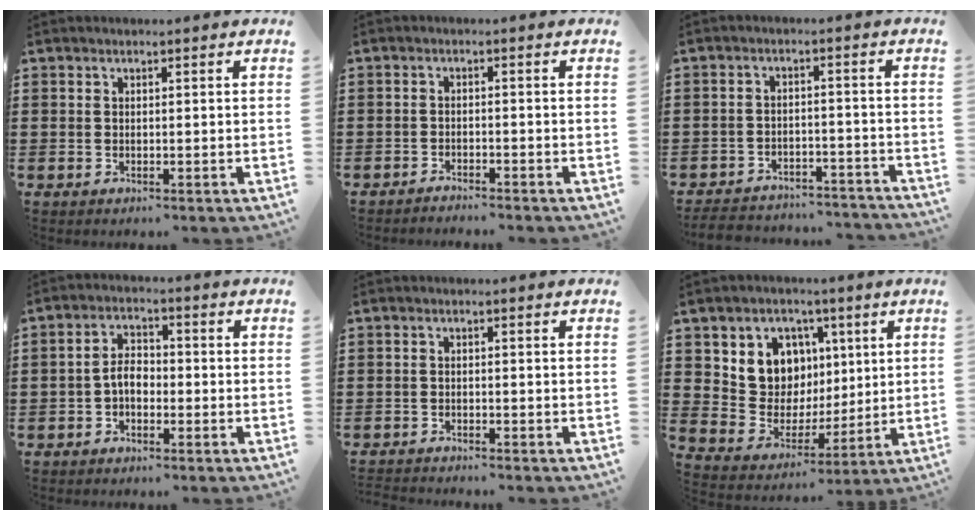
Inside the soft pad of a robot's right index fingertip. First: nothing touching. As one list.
[{"total": 1.6, "force": [-1.6, 0.0, -0.1], "torque": [-0.002, 0.005, -0.035]}, {"total": 4.1, "force": [-4.0, 0.5, 0.6], "torque": [-0.019, 0.001, -0.083]}, {"total": 3.6, "force": [-1.2, 2.1, 2.7], "torque": [-0.065, 0.004, -0.028]}, {"total": 1.3, "force": [-1.3, -0.1, -0.1], "torque": [-0.001, 0.002, -0.028]}, {"total": 8.4, "force": [3.2, 7.5, 1.6], "torque": [-0.075, -0.023, 0.062]}]